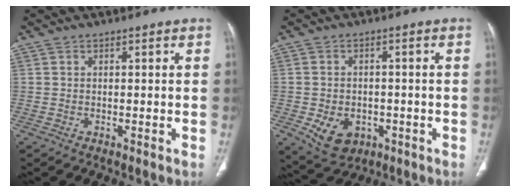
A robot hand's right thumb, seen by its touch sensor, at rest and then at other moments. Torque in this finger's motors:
{"motor_torque": [-0.25, 0.44, 0.22, 0.59, 0.19]}